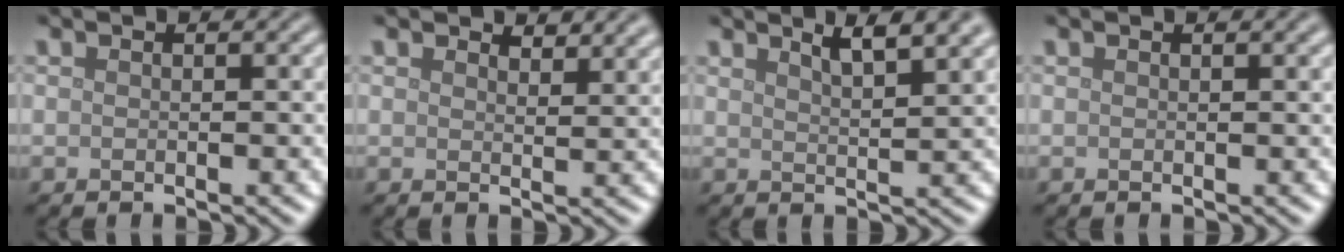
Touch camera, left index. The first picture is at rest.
{"total": 2.8, "force": [2.7, 0.6, 0.8], "torque": [-0.016, 0.001, 0.037]}
{"total": 4.5, "force": [3.1, 1.1, 3.0], "torque": [-0.027, 0.022, 0.032]}
{"total": 1.1, "force": [0.7, 0.3, 0.8], "torque": [-0.005, 0.006, 0.010]}